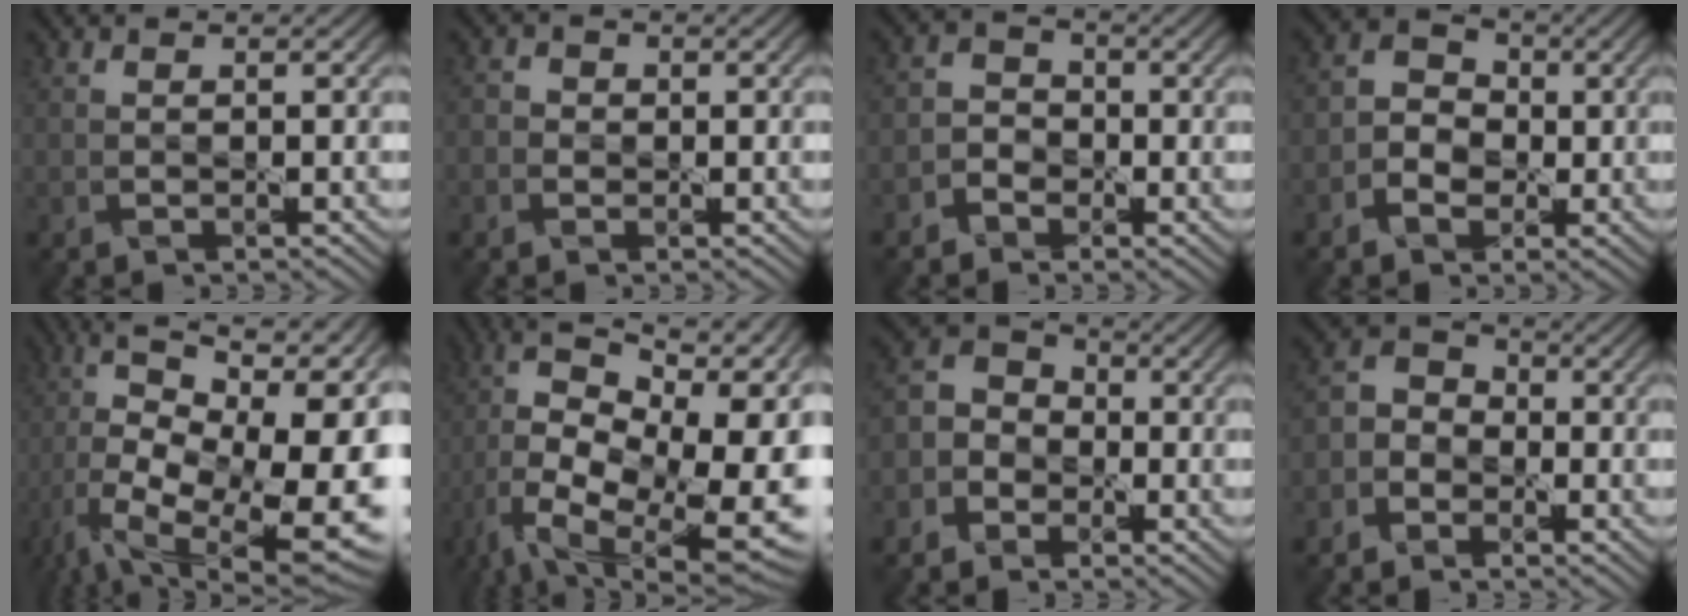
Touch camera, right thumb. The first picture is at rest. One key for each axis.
{"total": 1.5, "fx": -0.5, "fy": 1.4, "fz": 0.1, "tx": 0.004, "ty": 0.005, "tz": -0.018}
{"total": 2.9, "fx": -1.7, "fy": 2.3, "fz": 0.7, "tx": -0.013, "ty": 0.007, "tz": -0.048}
{"total": 4.4, "fx": -1.3, "fy": 3.7, "fz": 2.1, "tx": -0.037, "ty": 0.008, "tz": -0.038}
{"total": 17.6, "fx": -5.1, "fy": 8.5, "fz": 14.6, "tx": -0.274, "ty": -0.011, "tz": -0.087}
{"total": 18.7, "fx": -4.2, "fy": 10.0, "fz": 15.3, "tx": -0.285, "ty": 0.000, "tz": -0.057}
{"total": 5.3, "fx": -3.0, "fy": 4.0, "fz": 1.9, "tx": -0.055, "ty": 0.005, "tz": -0.079}
{"total": 4.6, "fx": -2.7, "fy": 3.3, "fz": 1.7, "tx": -0.048, "ty": 0.007, "tz": -0.071}